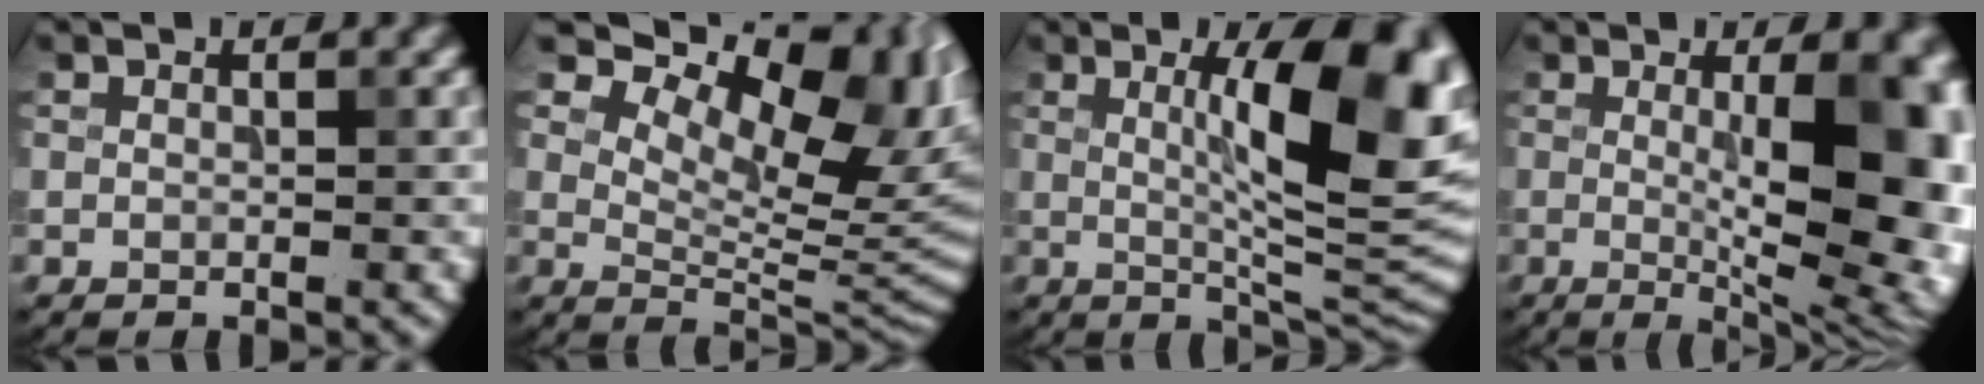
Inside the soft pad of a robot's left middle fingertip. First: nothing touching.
{"total": 13.7, "force": [6.9, 6.5, 9.9], "torque": [-0.134, 0.013, 0.111]}
{"total": 12.0, "force": [2.3, 2.9, 11.4], "torque": [-0.146, 0.002, 0.041]}
{"total": 14.2, "force": [0.6, 4.8, 13.4], "torque": [-0.128, 0.005, 0.010]}